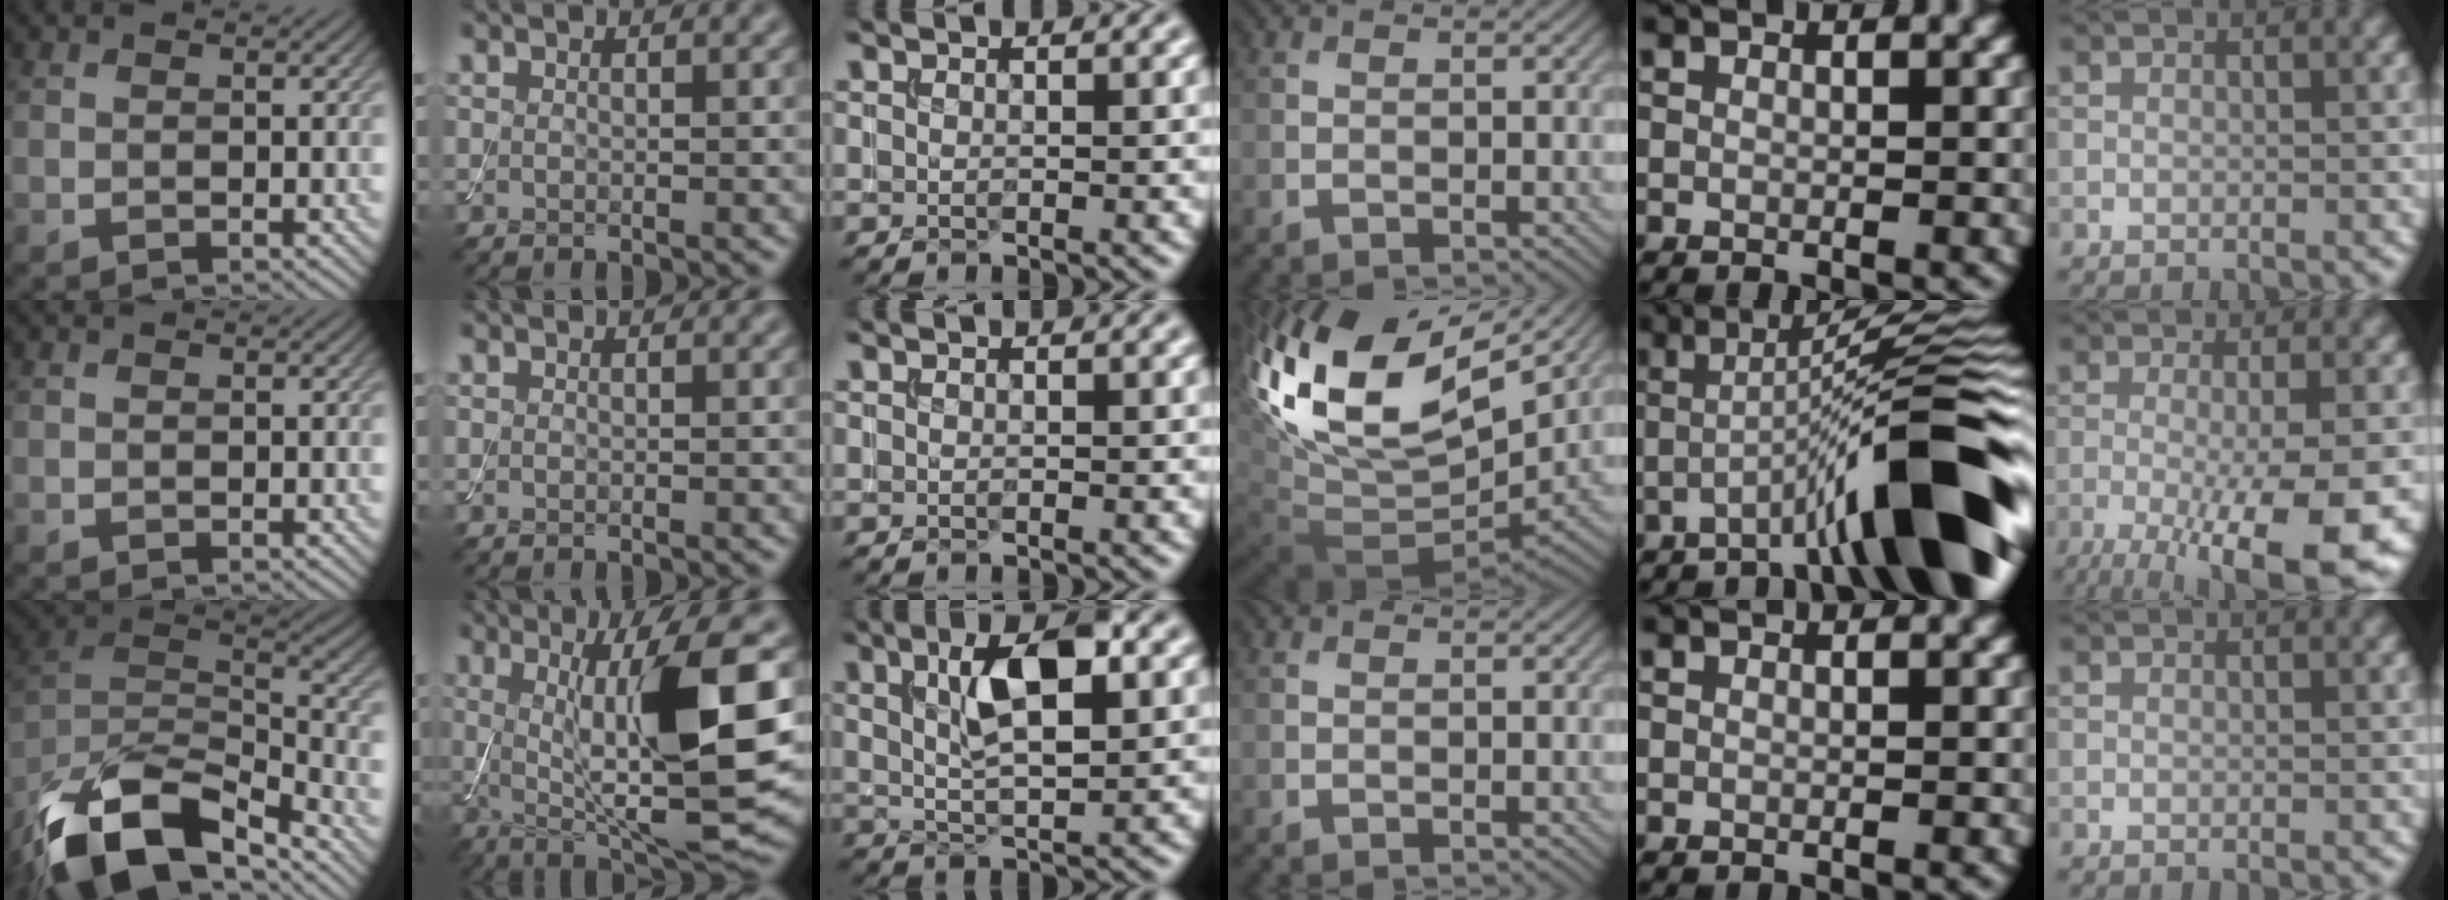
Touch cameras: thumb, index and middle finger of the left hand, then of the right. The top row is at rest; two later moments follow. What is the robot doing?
{"motion": "assemble", "object": "toy tower of hanoi"}